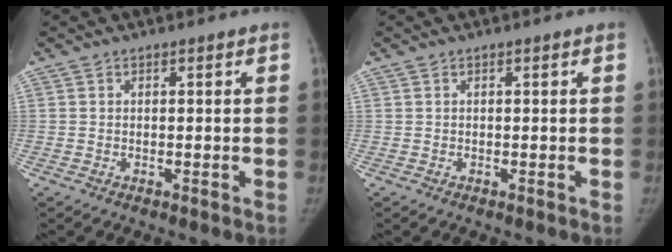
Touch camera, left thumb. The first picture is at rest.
{"total": 0.0}